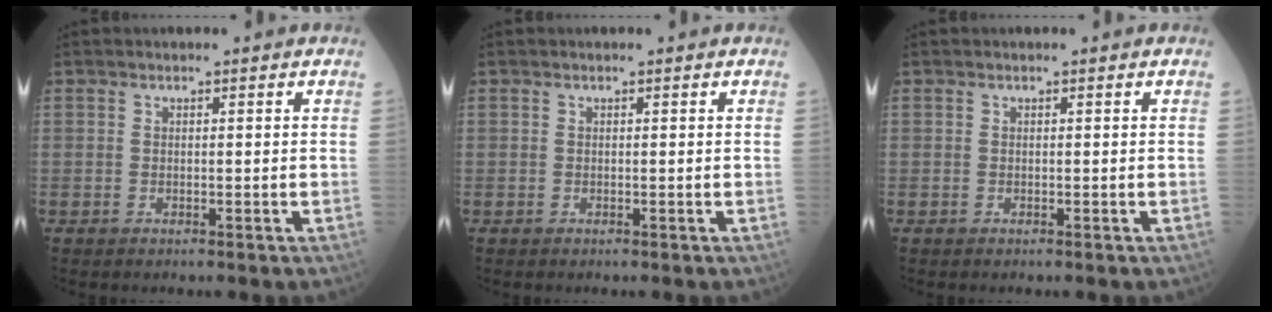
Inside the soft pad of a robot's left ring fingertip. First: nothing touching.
{"total": 0.0}
{"total": 0.0}